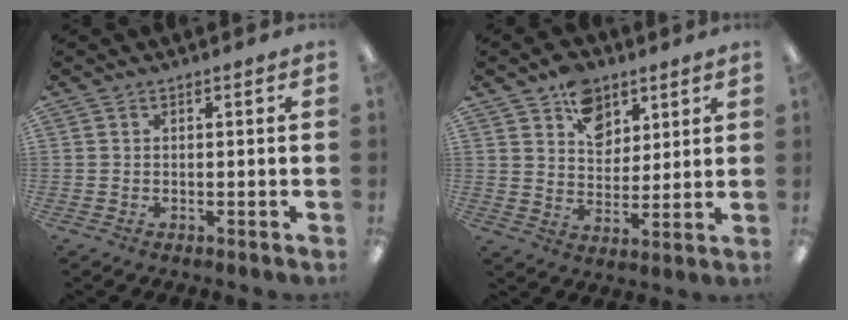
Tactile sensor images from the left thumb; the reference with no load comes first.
{"total": 10.1, "force": [6.4, 7.0, 3.6], "torque": [-0.042, -0.031, 0.115]}